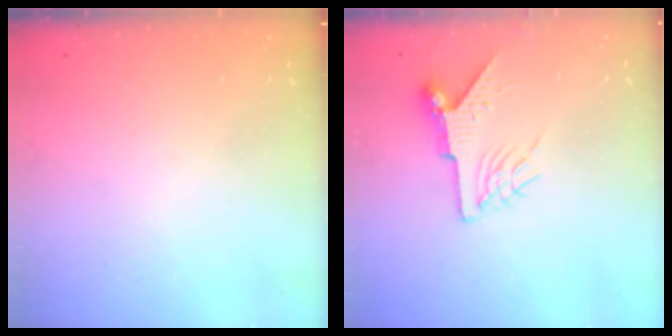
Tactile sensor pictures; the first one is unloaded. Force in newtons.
{"total": 7.2, "press": 7.2, "slide": 0.9}